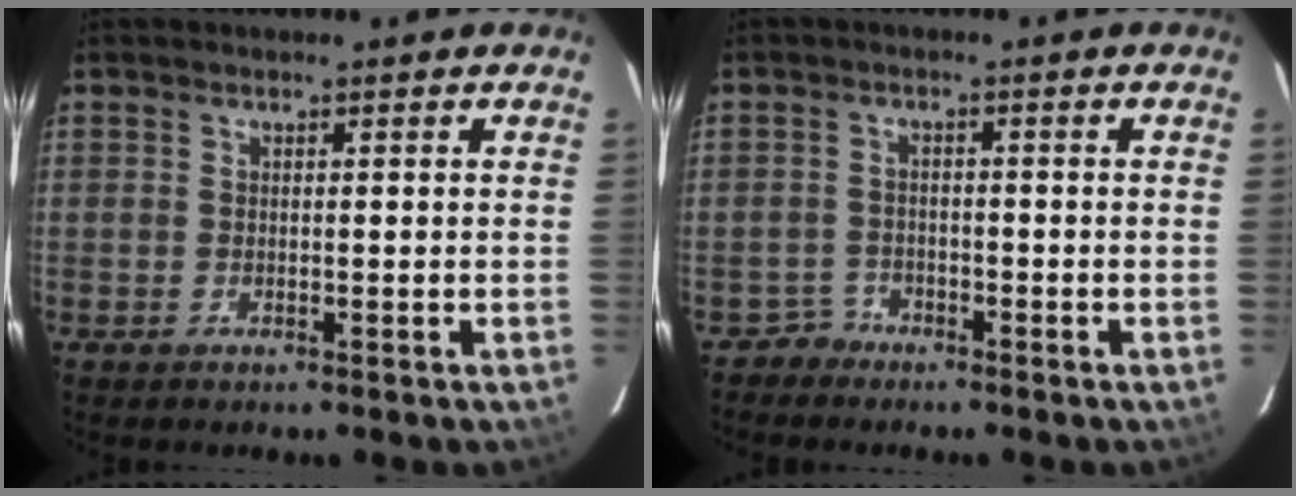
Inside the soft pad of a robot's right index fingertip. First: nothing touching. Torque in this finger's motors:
{"motor_torque": [0.12, -0.10, 0.01, 0.00]}